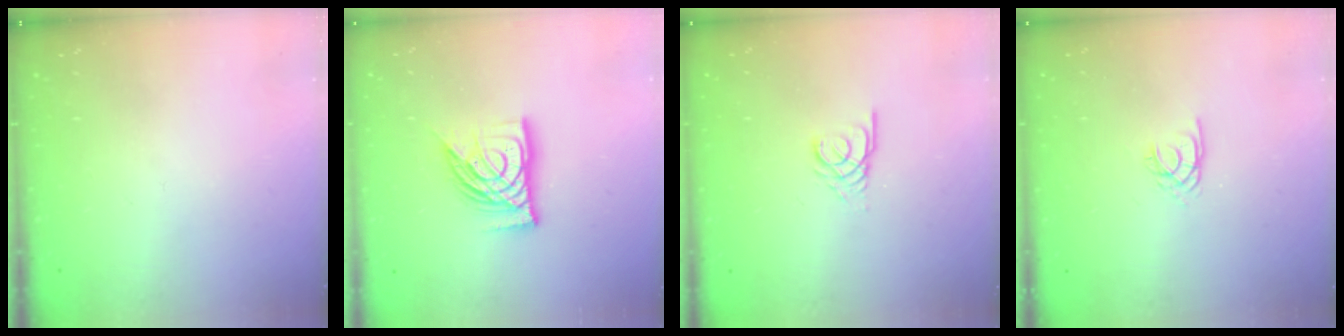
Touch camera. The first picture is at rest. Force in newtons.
{"total": 14.0, "press": 13.9, "slide": 1.6}
{"total": 2.7, "press": 2.7, "slide": 0.3}
{"total": 2.0, "press": 1.9, "slide": 0.4}